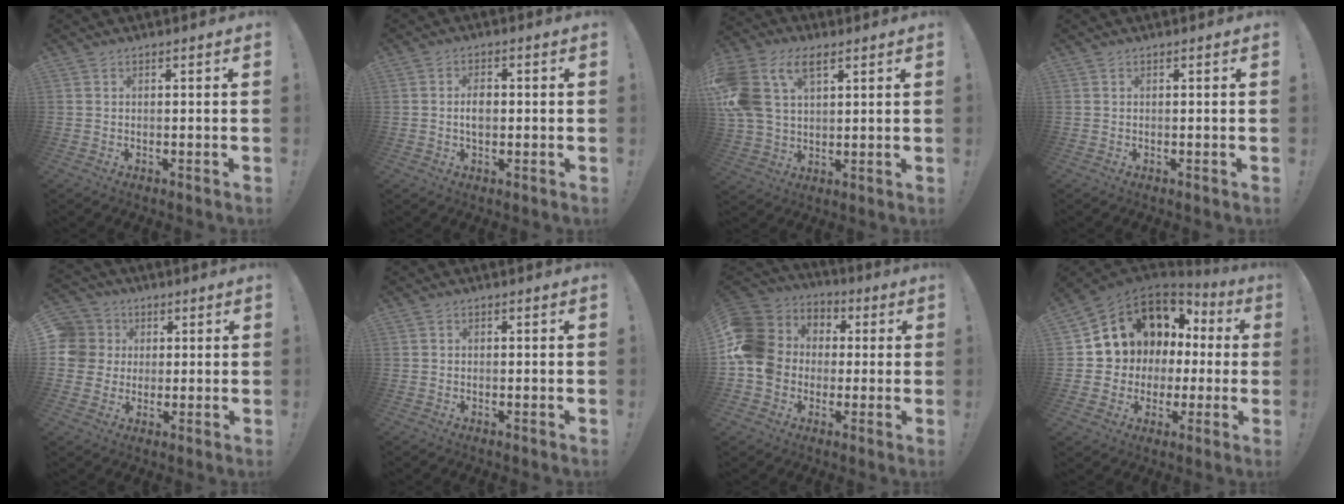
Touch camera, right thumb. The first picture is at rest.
{"total": 3.7, "force": [-0.2, 2.3, 2.9], "torque": [-0.037, 0.002, -0.008]}
{"total": 16.0, "force": [6.6, 10.7, 9.9], "torque": [-0.212, -0.016, 0.128]}
{"total": 0.0}
{"total": 8.9, "force": [1.0, 8.6, 2.0], "torque": [-0.041, 0.001, 0.024]}
{"total": 0.6, "force": [-0.3, 0.5, 0.2], "torque": [-0.007, 0.003, -0.003]}
{"total": 14.7, "force": [-0.6, 13.1, 6.6], "torque": [-0.123, 0.014, -0.001]}
{"total": 10.4, "force": [3.4, 9.3, 3.2], "torque": [-0.051, -0.036, 0.084]}